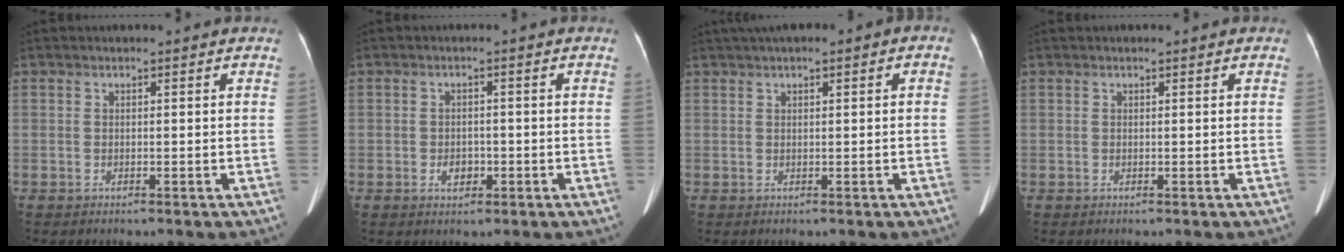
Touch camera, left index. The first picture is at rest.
{"total": 2.3, "force": [-1.1, 1.6, 1.3], "torque": [-0.024, 0.000, -0.012]}
{"total": 4.3, "force": [1.7, 1.1, 3.8], "torque": [-0.070, 0.025, 0.023]}
{"total": 0.0}